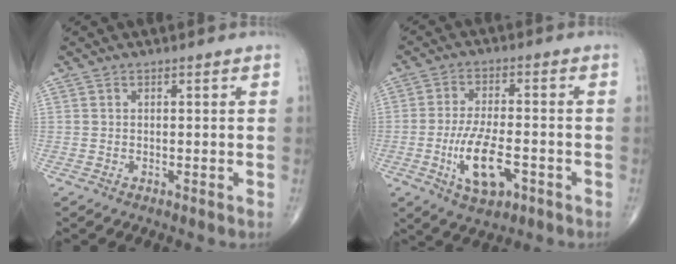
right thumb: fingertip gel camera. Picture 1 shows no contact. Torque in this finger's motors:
{"motor_torque": [1.38, -0.54, 0.53, 0.38, 0.13]}